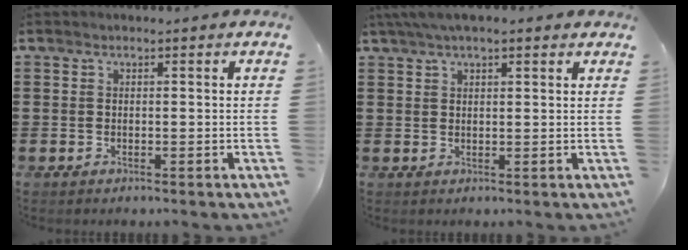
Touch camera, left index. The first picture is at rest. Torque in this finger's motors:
{"motor_torque": [1.06, -1.08, 0.91, 0.21]}